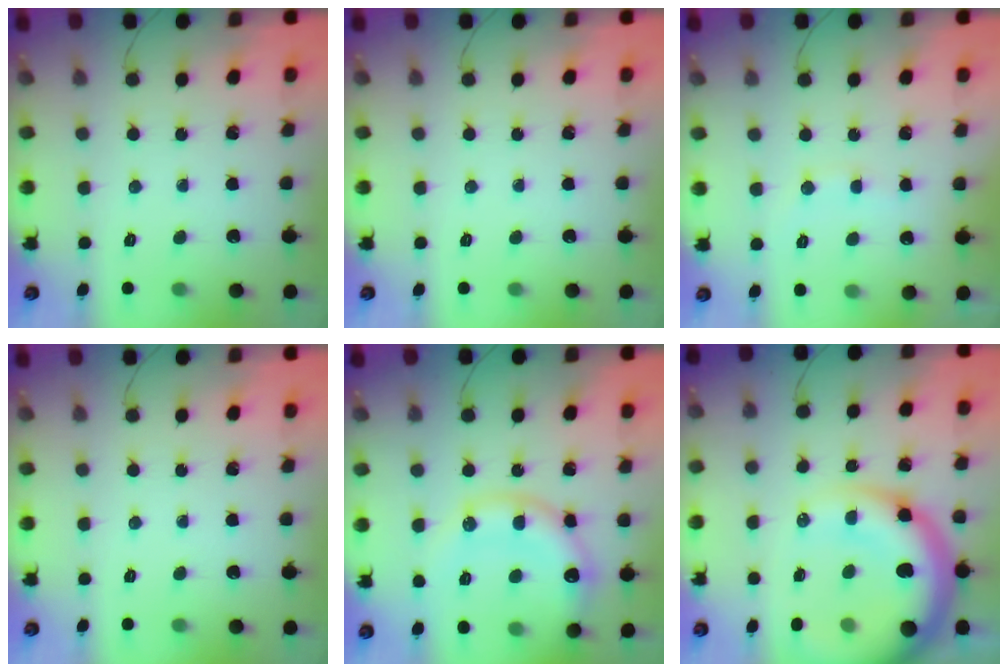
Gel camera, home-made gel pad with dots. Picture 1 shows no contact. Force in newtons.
{"total": 0.0}
{"total": 6.9, "press": 6.8, "slide": 1.4}
{"total": 0.0}
{"total": 15.9, "press": 15.8, "slide": 2.0}
{"total": 20.5, "press": 20.0, "slide": 4.7}